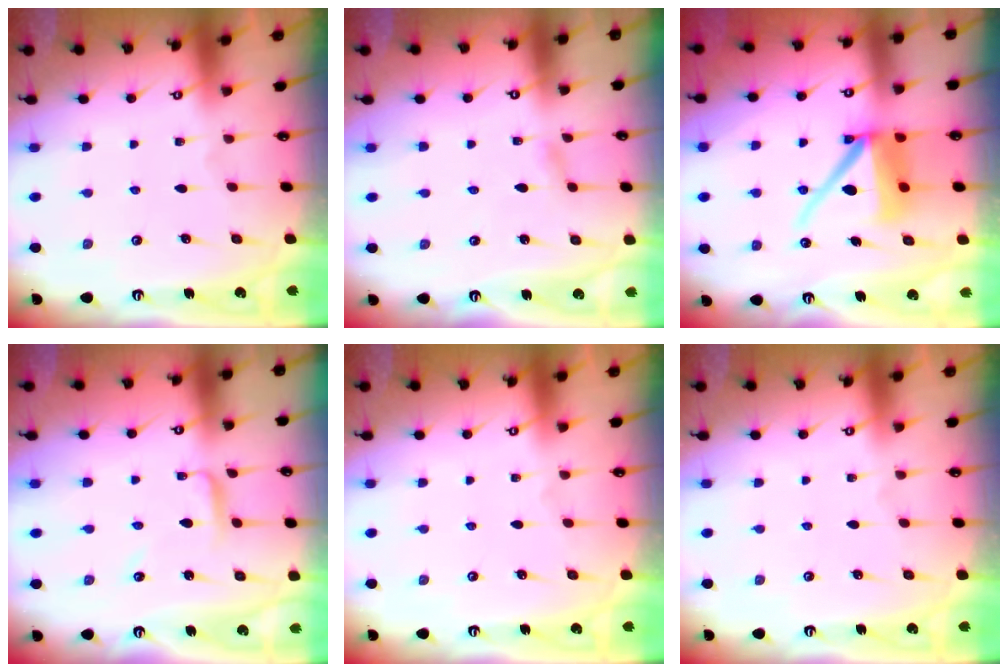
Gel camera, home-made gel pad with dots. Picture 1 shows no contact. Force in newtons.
{"total": 2.2, "press": 2.2, "slide": 0.2}
{"total": 11.1, "press": 11.0, "slide": 1.5}
{"total": 4.0, "press": 4.0, "slide": 0.2}
{"total": 0.0}
{"total": 0.0}